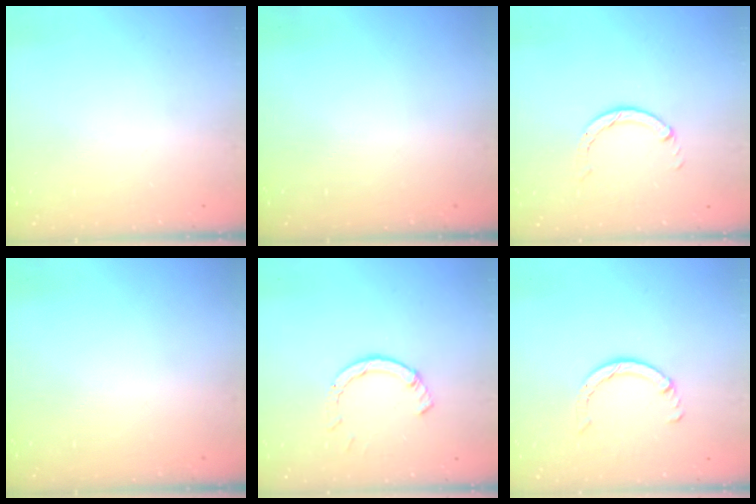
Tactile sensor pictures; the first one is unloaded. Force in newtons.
{"total": 0.0}
{"total": 3.2, "press": 3.2, "slide": 0.5}
{"total": 0.0}
{"total": 4.2, "press": 4.1, "slide": 0.4}
{"total": 4.7, "press": 4.7, "slide": 0.4}